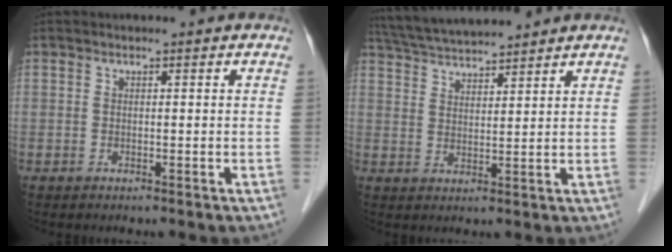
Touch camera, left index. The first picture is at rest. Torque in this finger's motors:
{"motor_torque": [-0.29, -0.69, 0.38, 0.08]}